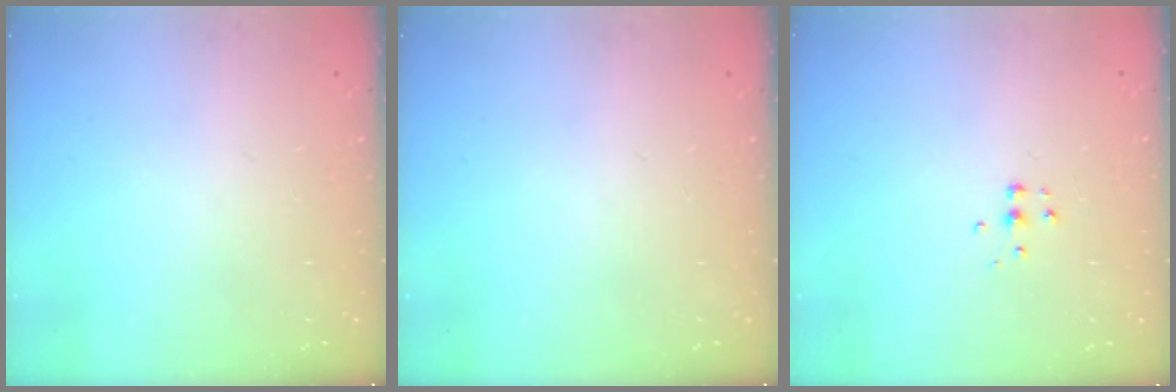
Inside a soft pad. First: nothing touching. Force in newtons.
{"total": 0.0}
{"total": 4.7, "press": 4.7, "slide": 0.4}